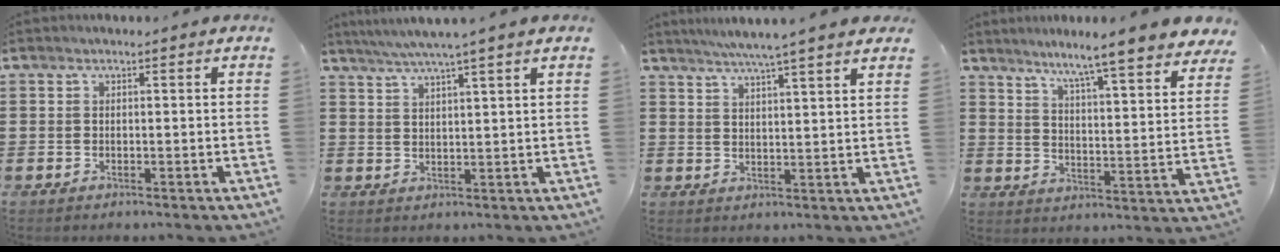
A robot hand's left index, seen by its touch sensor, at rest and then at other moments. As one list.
[{"total": 4.1, "force": [3.3, -0.7, 2.3], "torque": [-0.053, -0.013, 0.057]}, {"total": 4.8, "force": [4.2, -0.9, 2.2], "torque": [-0.055, -0.017, 0.073]}, {"total": 7.0, "force": [6.1, -1.1, 3.2], "torque": [-0.079, -0.050, 0.095]}]